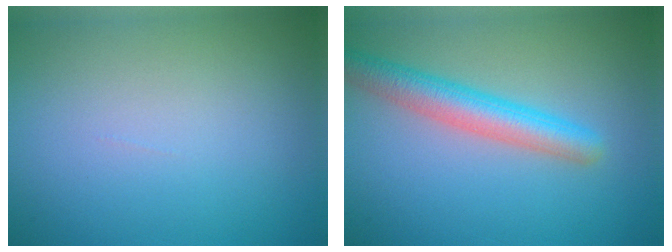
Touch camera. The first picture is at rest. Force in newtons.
{"total": 4.5, "press": 4.5, "slide": 0.2}